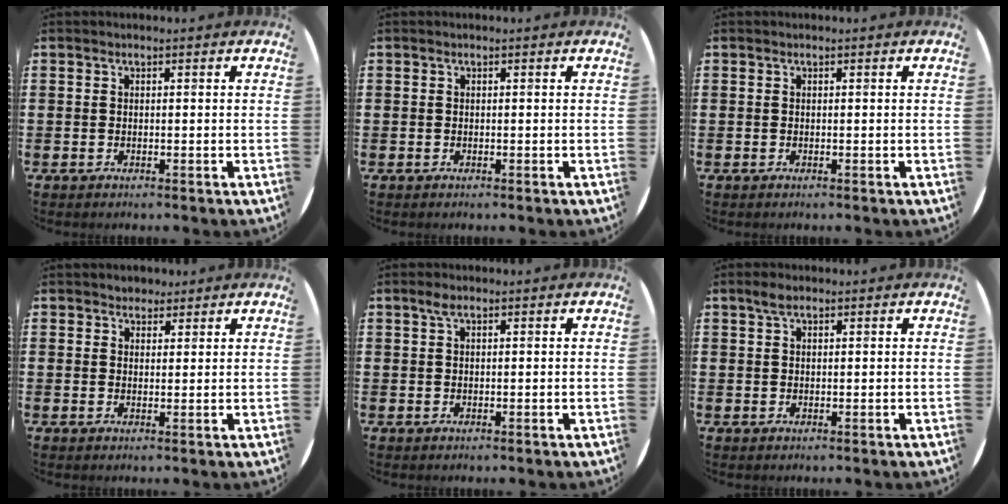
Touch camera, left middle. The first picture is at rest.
{"total": 0.0}
{"total": 0.0}
{"total": 2.0, "force": [1.8, 0.8, 0.0], "torque": [0.005, 0.001, 0.033]}
{"total": 1.3, "force": [0.7, 0.5, 1.0], "torque": [-0.022, 0.005, 0.011]}
{"total": 1.8, "force": [1.2, 0.9, 0.9], "torque": [-0.012, 0.003, 0.021]}